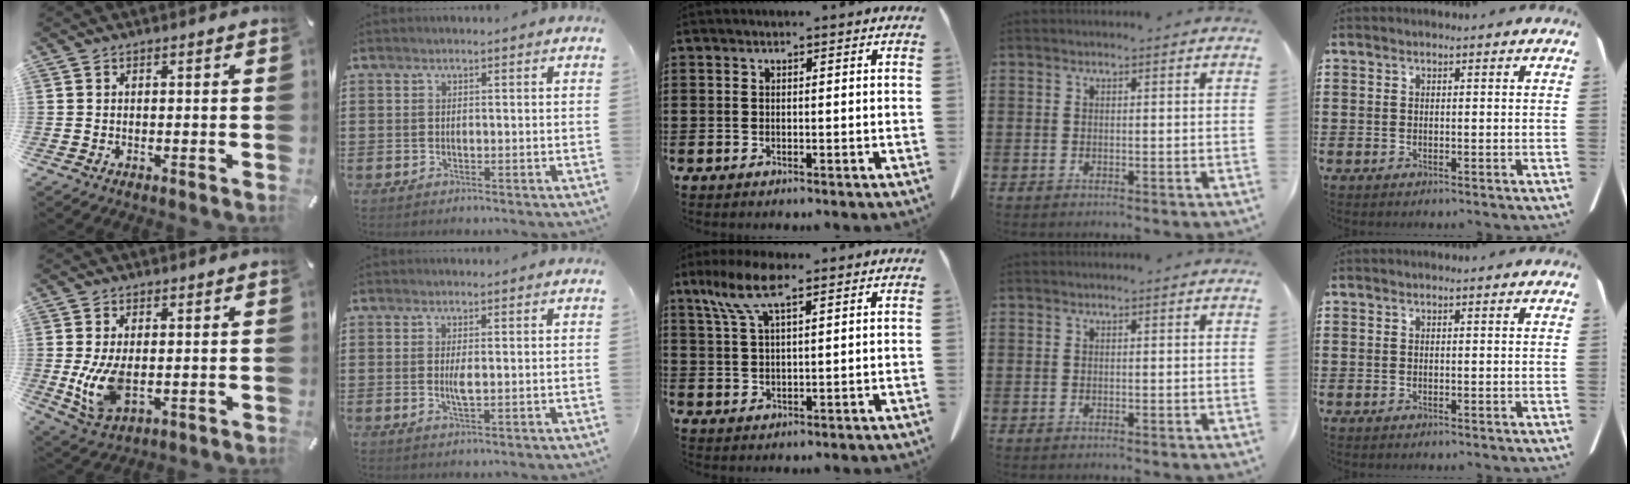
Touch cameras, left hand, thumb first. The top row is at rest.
{"thumb": {"total": 8.9, "force": [-0.4, 5.1, 7.3], "torque": [-0.163, -0.010, -0.007]}, "index": {"total": 2.0, "force": [0.0, 0.4, 1.9], "torque": [-0.044, -0.006, -0.003]}, "middle": {"total": 7.4, "force": [4.5, 2.0, 5.6], "torque": [-0.127, 0.000, 0.077]}}